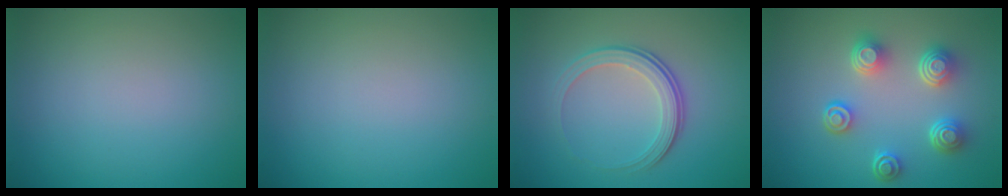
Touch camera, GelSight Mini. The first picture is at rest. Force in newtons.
{"total": 0.0}
{"total": 3.7, "press": 2.8, "slide": 2.5}
{"total": 4.9, "press": 3.7, "slide": 3.3}